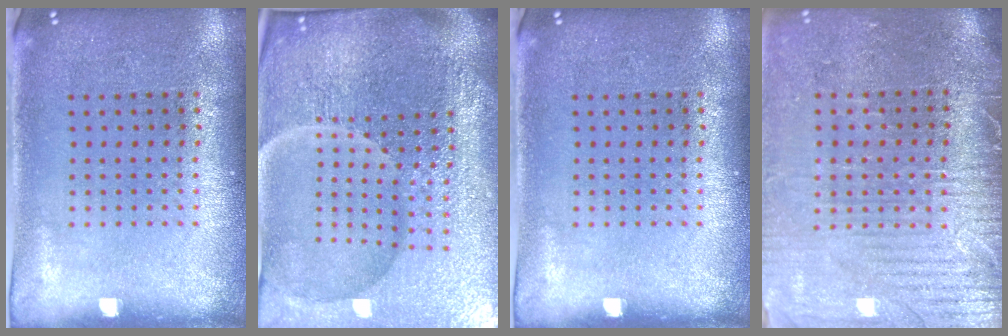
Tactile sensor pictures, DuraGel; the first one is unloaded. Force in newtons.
{"total": 7.2, "press": 6.4, "slide": 3.4}
{"total": 0.0}
{"total": 3.6, "press": 3.4, "slide": 1.4}